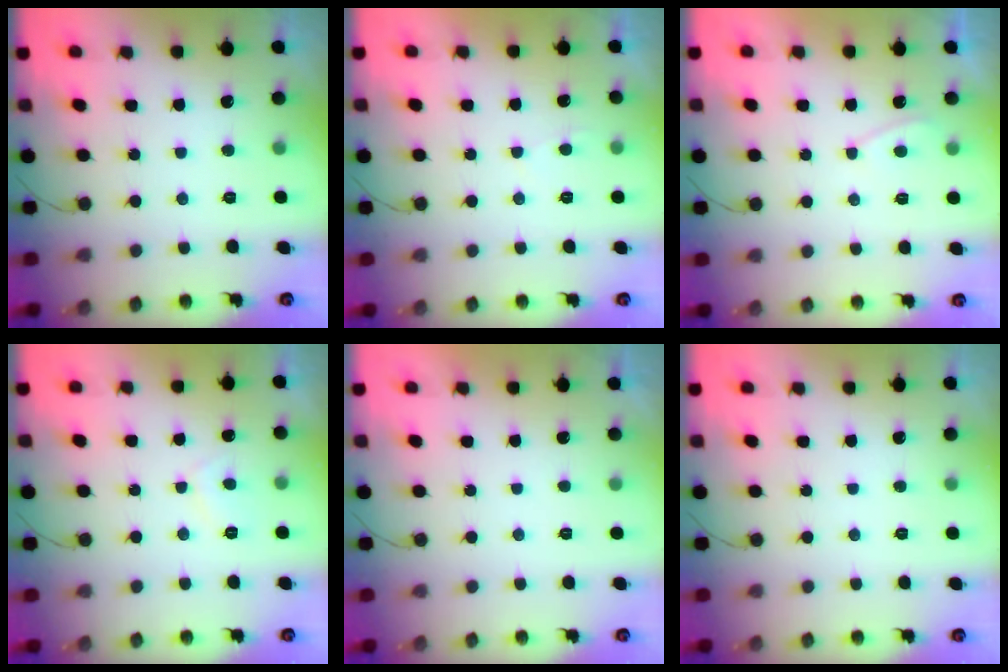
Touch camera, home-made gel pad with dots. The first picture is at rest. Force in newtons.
{"total": 2.0, "press": 1.9, "slide": 0.3}
{"total": 2.9, "press": 2.9, "slide": 0.3}
{"total": 2.5, "press": 2.4, "slide": 0.7}
{"total": 2.2, "press": 2.1, "slide": 0.4}
{"total": 0.0}